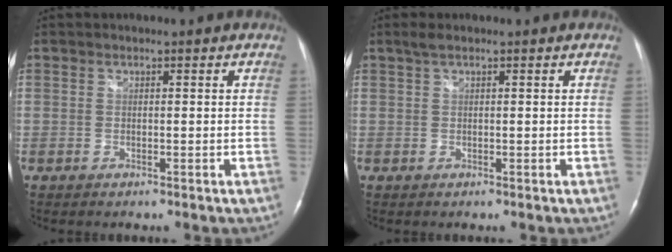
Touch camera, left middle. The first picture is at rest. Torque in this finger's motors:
{"motor_torque": [0.12, 0.00, -0.06, 0.00]}